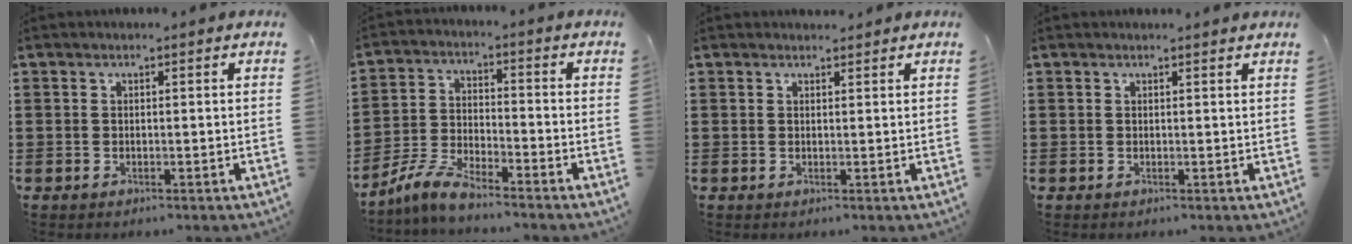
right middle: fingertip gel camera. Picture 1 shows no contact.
{"total": 6.4, "force": [-5.7, 0.7, 2.9], "torque": [-0.080, -0.006, -0.117]}
{"total": 1.1, "force": [1.0, 0.4, -0.1], "torque": [0.008, -0.002, 0.017]}
{"total": 0.5, "force": [0.5, 0.0, 0.2], "torque": [0.004, -0.004, 0.007]}